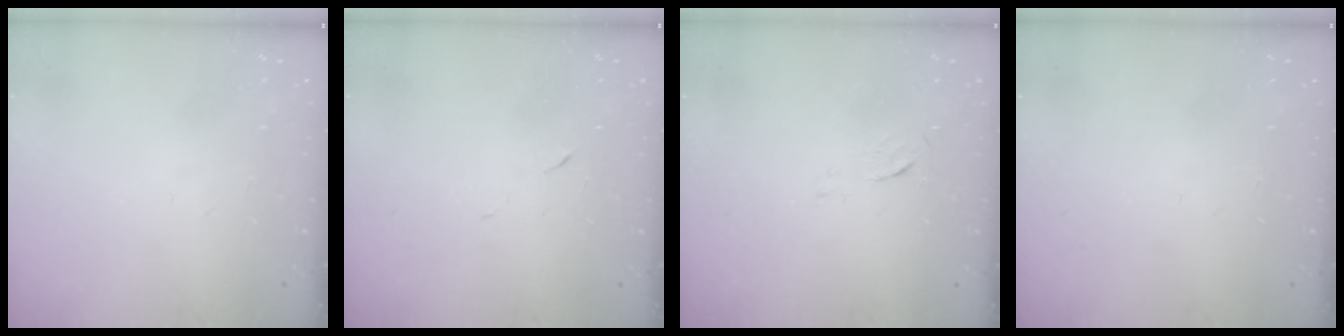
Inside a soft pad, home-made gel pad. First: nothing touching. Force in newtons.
{"total": 5.0, "press": 4.8, "slide": 1.4}
{"total": 3.9, "press": 3.7, "slide": 1.2}
{"total": 0.0}